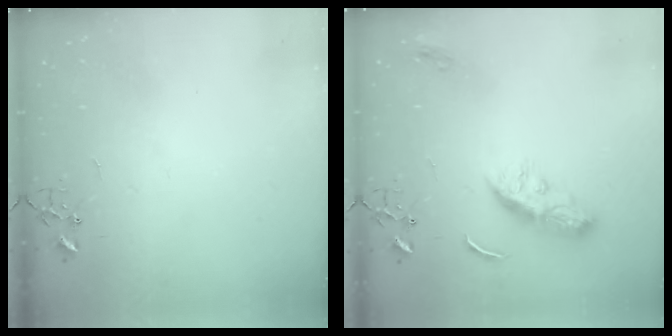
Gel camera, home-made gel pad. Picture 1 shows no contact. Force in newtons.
{"total": 10.9, "press": 10.9, "slide": 0.7}